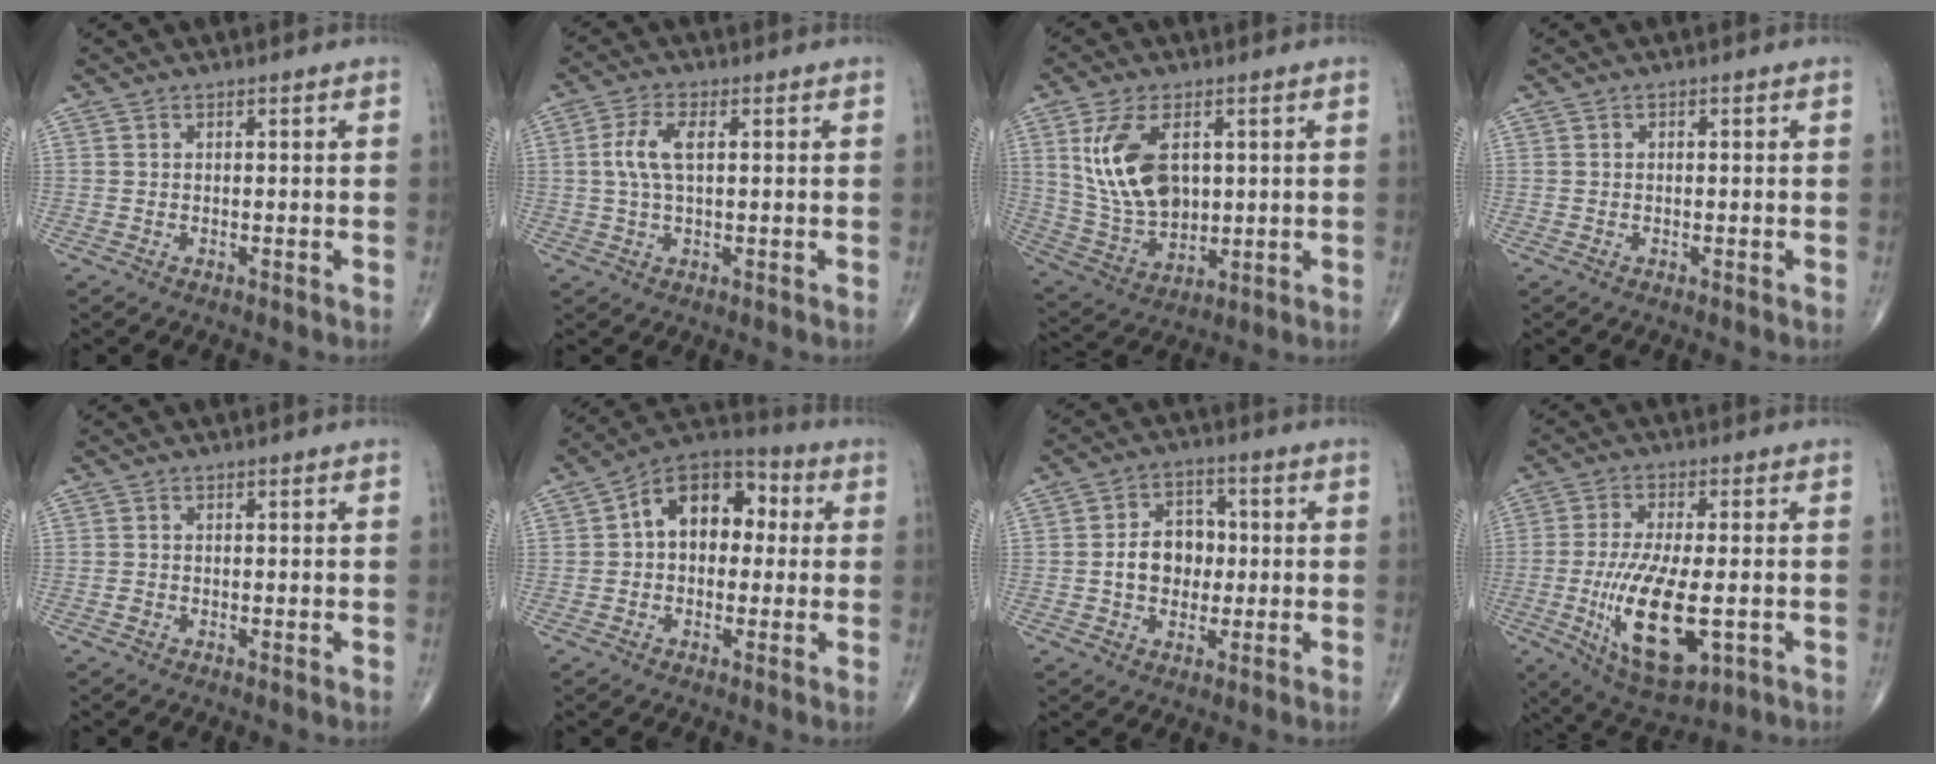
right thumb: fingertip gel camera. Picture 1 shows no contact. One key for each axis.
{"total": 5.9, "fx": 0.9, "fy": 2.5, "fz": 5.2, "tx": -0.122, "ty": 0.008, "tz": 0.017}
{"total": 14.2, "fx": 3.6, "fy": 8.4, "fz": 10.9, "tx": -0.203, "ty": -0.017, "tz": 0.082}
{"total": 0.0}
{"total": 0.7, "fx": -0.3, "fy": 0.4, "fz": 0.4, "tx": -0.008, "ty": -0.001, "tz": -0.007}
{"total": 12.8, "fx": 1.8, "fy": 8.6, "fz": 9.3, "tx": -0.107, "ty": 0.032, "tz": 0.012}
{"total": 8.5, "fx": -0.4, "fy": 6.6, "fz": 5.3, "tx": -0.056, "ty": 0.019, "tz": -0.012}
{"total": 15.8, "fx": -3.5, "fy": 6.2, "fz": 14.1, "tx": -0.260, "ty": -0.015, "tz": -0.046}